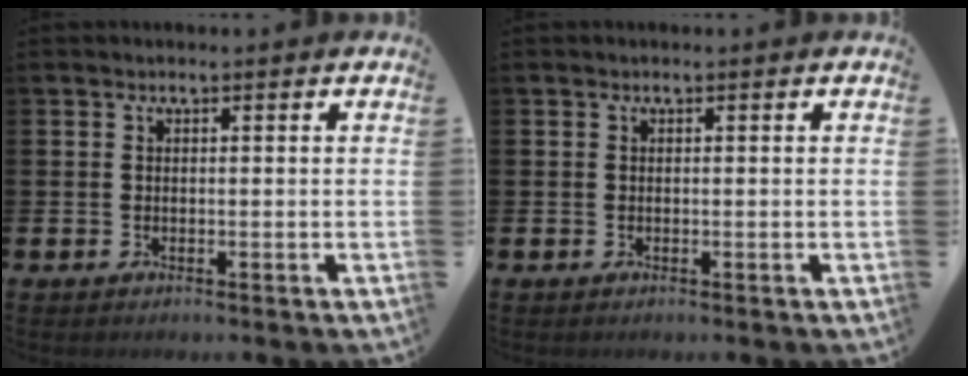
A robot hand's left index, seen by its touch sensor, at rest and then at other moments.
{"total": 0.0}